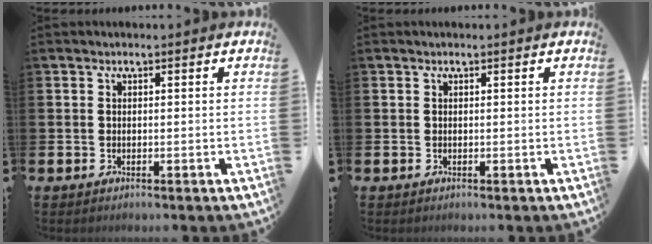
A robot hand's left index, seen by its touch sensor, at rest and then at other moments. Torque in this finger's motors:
{"motor_torque": [-0.01, -0.22, -0.12, 0.01]}